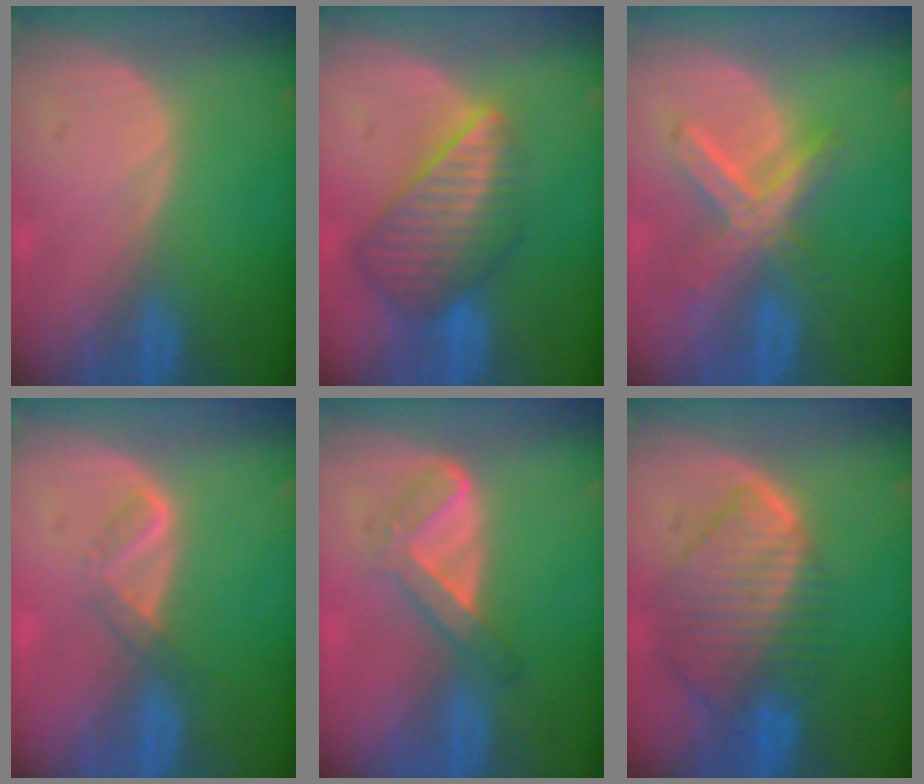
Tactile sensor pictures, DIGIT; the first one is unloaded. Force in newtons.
{"total": 8.7, "press": 7.6, "slide": 4.3}
{"total": 6.9, "press": 6.2, "slide": 3.0}
{"total": 2.4, "press": 2.4, "slide": 0.7}
{"total": 4.4, "press": 4.3, "slide": 1.1}
{"total": 10.0, "press": 8.7, "slide": 4.9}